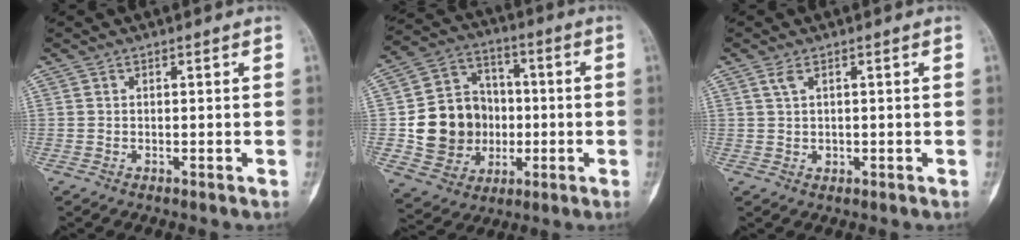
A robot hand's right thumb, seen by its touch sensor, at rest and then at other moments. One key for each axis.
{"total": 16.2, "fx": -1.4, "fy": 14.2, "fz": 7.6, "tx": -0.091, "ty": 0.026, "tz": -0.010}
{"total": 2.1, "fx": 0.8, "fy": 1.2, "fz": 1.5, "tx": -0.031, "ty": -0.001, "tz": 0.018}